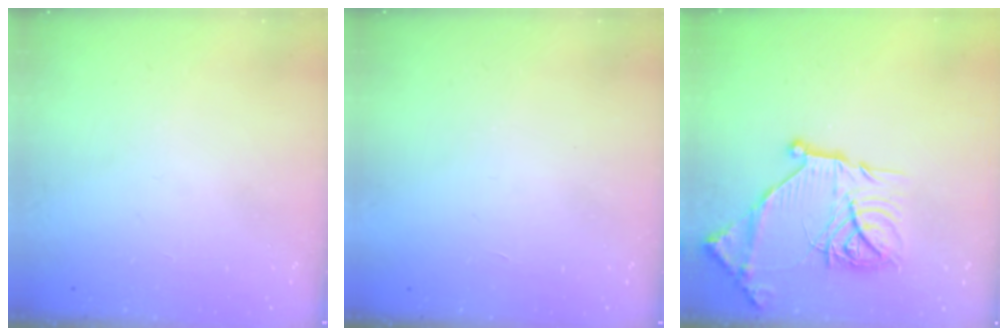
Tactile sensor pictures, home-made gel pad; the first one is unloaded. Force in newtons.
{"total": 1.6, "press": 1.6, "slide": 0.1}
{"total": 20.2, "press": 20.1, "slide": 1.9}